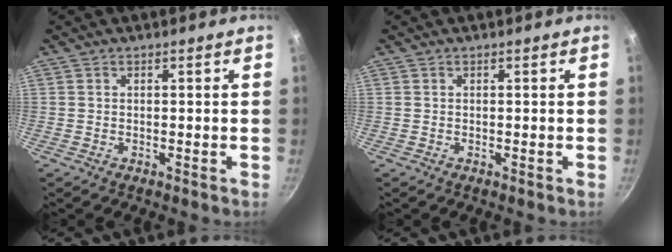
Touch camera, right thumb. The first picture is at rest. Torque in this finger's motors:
{"motor_torque": [-0.07, 0.07, -0.23, -0.23, 0.01]}